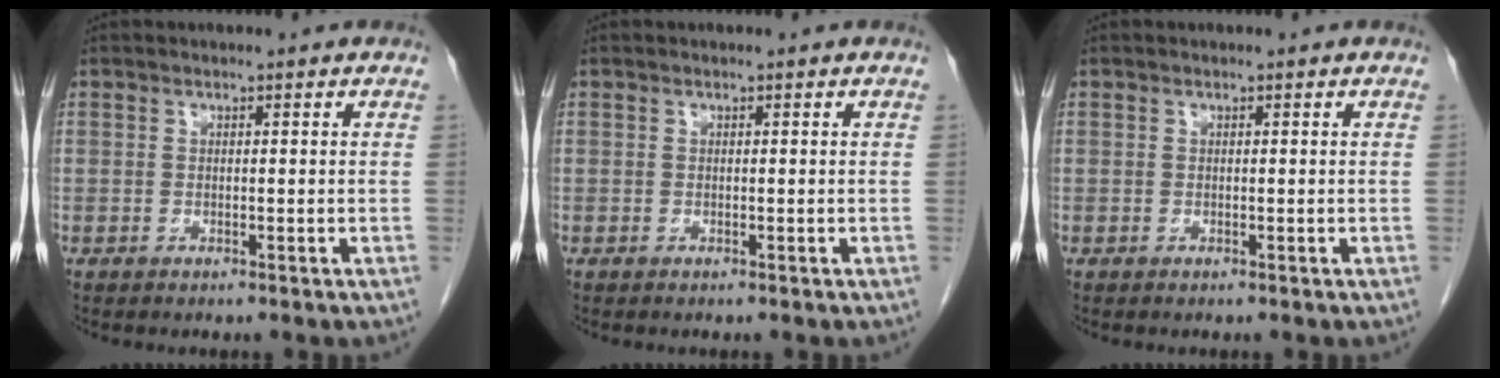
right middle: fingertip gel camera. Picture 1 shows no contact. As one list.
[{"total": 0.0}, {"total": 0.0}]